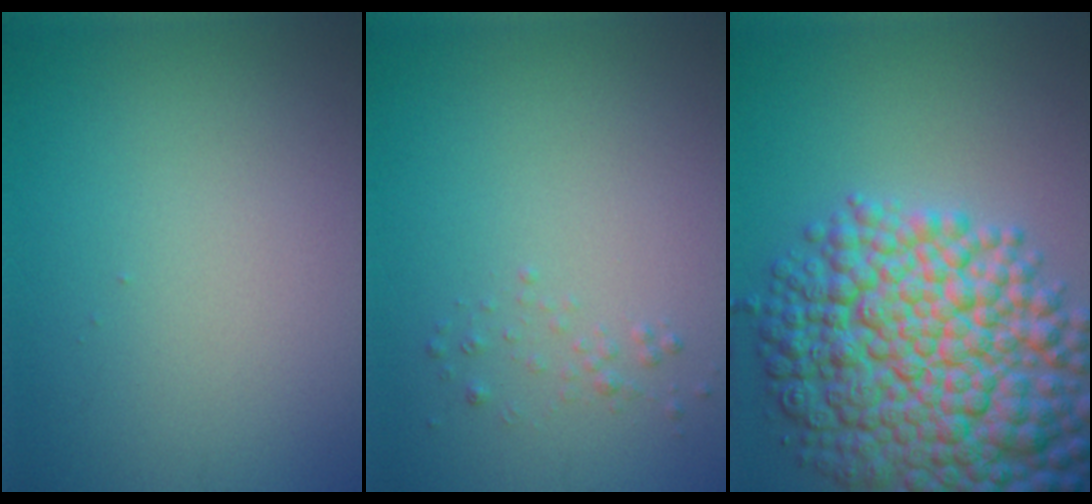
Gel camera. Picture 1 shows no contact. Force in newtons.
{"total": 0.7, "press": 0.7, "slide": 0.1}
{"total": 12.6, "press": 12.6, "slide": 0.3}